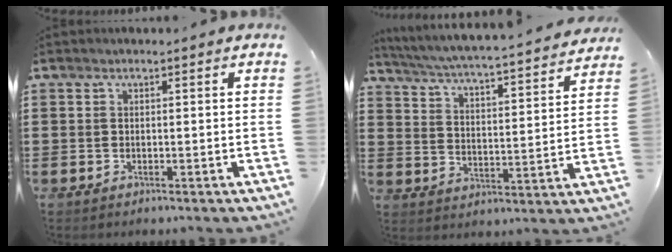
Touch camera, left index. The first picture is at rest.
{"total": 4.3, "force": [3.9, -0.5, 1.5], "torque": [-0.051, -0.038, 0.058]}